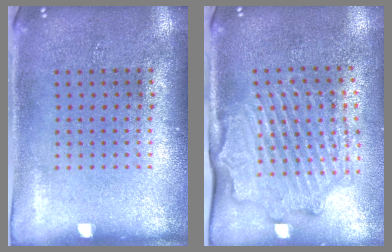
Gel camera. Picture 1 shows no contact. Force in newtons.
{"total": 2.2, "press": 2.2, "slide": 0.2}